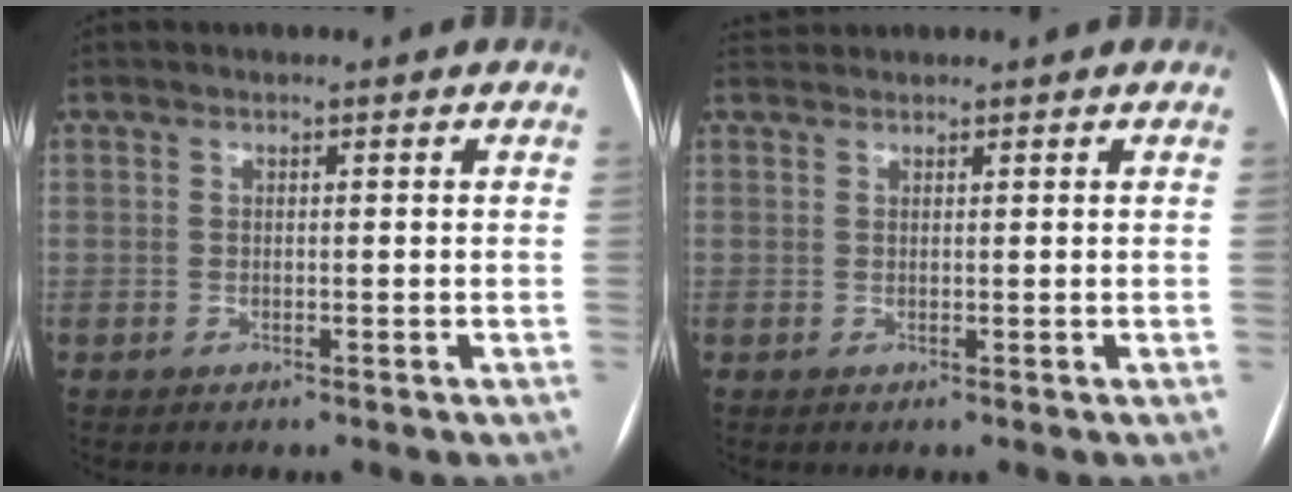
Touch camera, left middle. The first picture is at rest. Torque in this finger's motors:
{"motor_torque": [0.17, -0.21, -0.16, -0.03]}